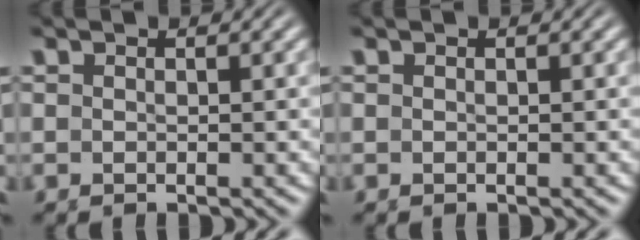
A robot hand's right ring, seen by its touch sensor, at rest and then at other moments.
{"total": 0.0}